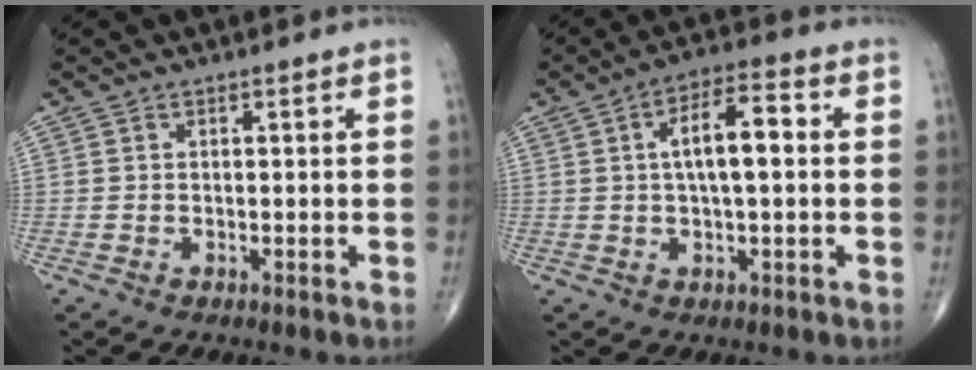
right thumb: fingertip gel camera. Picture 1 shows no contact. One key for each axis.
{"total": 9.4, "fx": 1.1, "fy": 3.3, "fz": 8.7, "tx": -0.142, "ty": 0.021, "tz": 0.011}